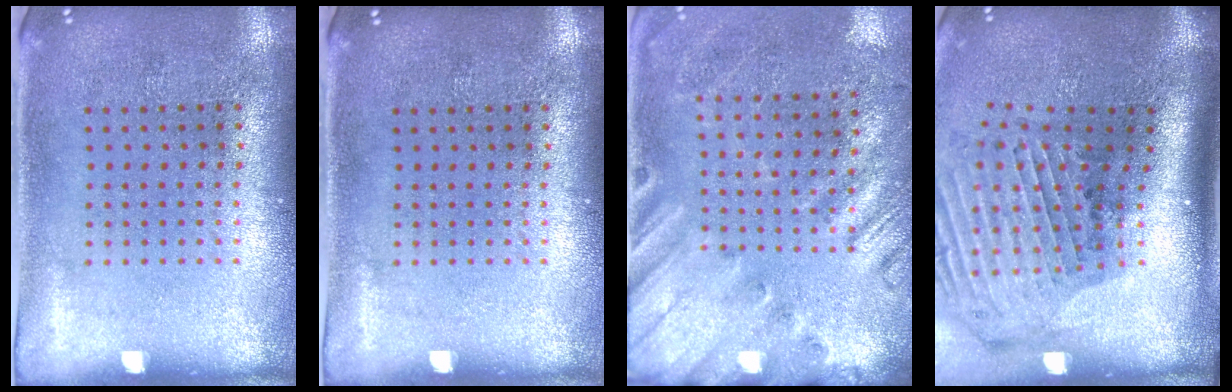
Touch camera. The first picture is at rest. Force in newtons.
{"total": 0.0}
{"total": 2.6, "press": 2.0, "slide": 1.6}
{"total": 2.9, "press": 2.1, "slide": 1.9}